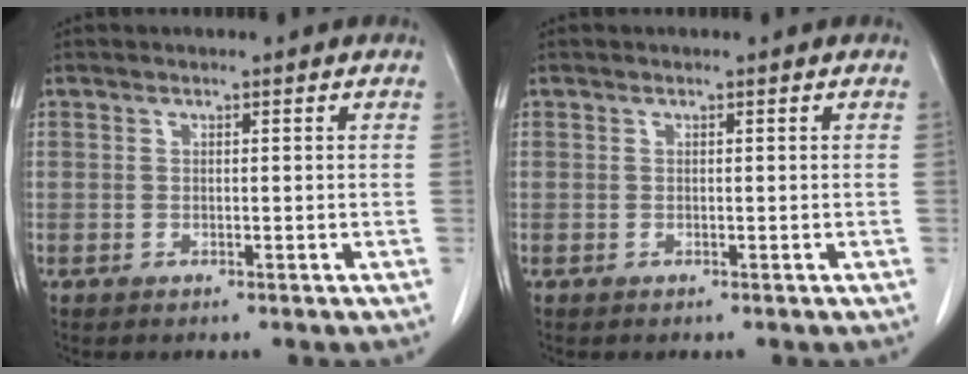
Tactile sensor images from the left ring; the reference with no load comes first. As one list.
[{"total": 0.0}]